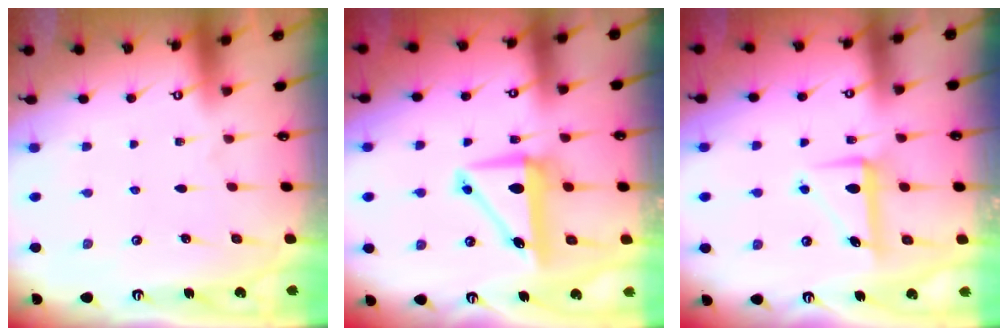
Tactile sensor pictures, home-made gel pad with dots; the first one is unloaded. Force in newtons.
{"total": 7.9, "press": 7.7, "slide": 1.9}
{"total": 8.0, "press": 8.0, "slide": 0.7}